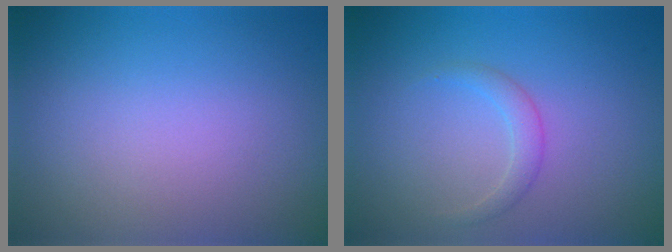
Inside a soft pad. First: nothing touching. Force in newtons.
{"total": 1.4, "press": 1.4, "slide": 0.1}